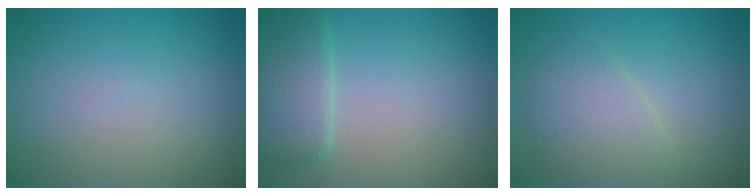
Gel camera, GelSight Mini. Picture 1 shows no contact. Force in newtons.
{"total": 3.5, "press": 3.5, "slide": 0.1}
{"total": 3.2, "press": 3.2, "slide": 0.0}